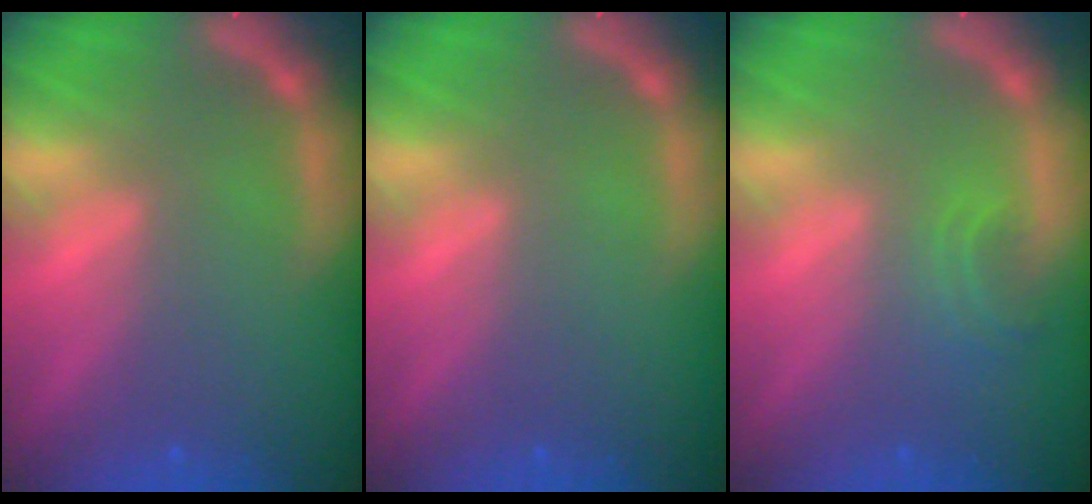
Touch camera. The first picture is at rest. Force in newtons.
{"total": 0.0}
{"total": 1.9}